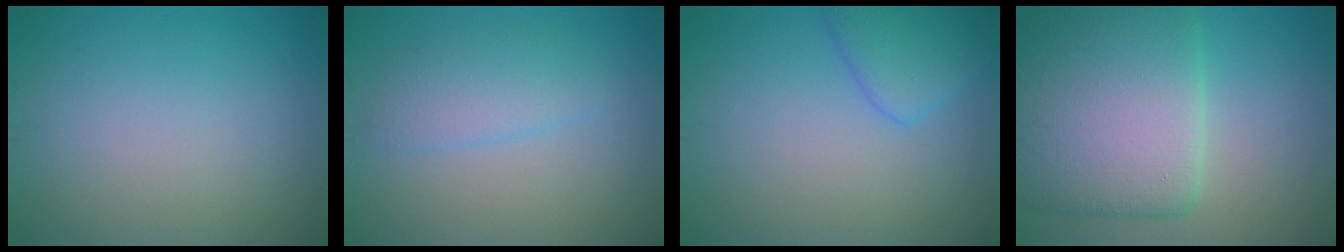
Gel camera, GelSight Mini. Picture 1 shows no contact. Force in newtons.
{"total": 2.6, "press": 2.6, "slide": 0.1}
{"total": 2.9, "press": 2.9, "slide": 0.2}
{"total": 10.9, "press": 10.9, "slide": 0.3}